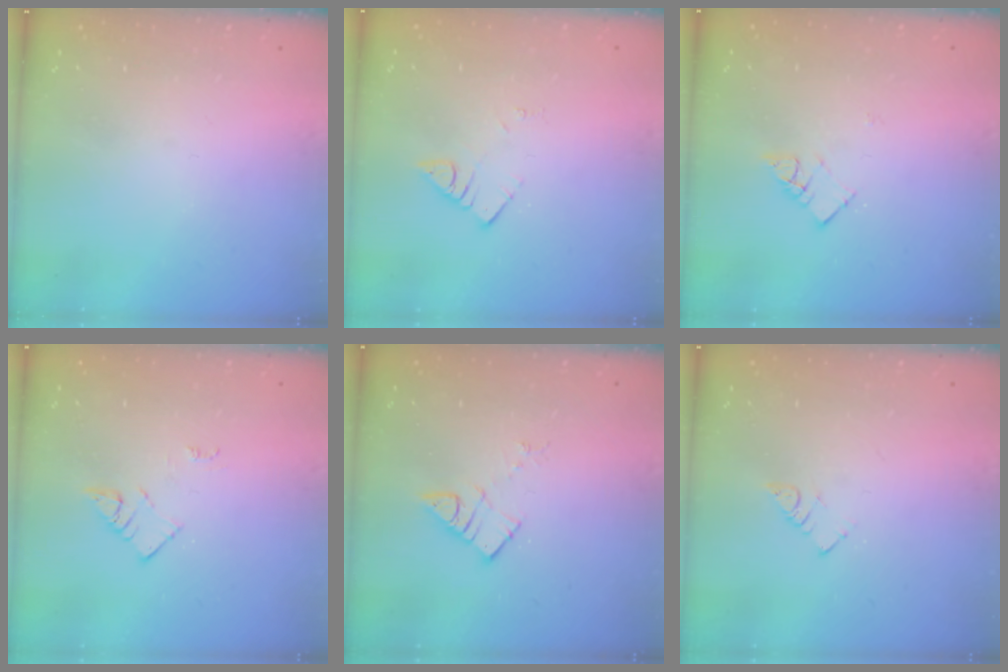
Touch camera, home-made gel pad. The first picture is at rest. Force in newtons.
{"total": 3.5, "press": 3.5, "slide": 0.2}
{"total": 5.4, "press": 5.4, "slide": 0.1}
{"total": 2.7, "press": 2.6, "slide": 0.4}
{"total": 5.8, "press": 5.8, "slide": 0.0}
{"total": 2.5, "press": 2.5, "slide": 0.1}